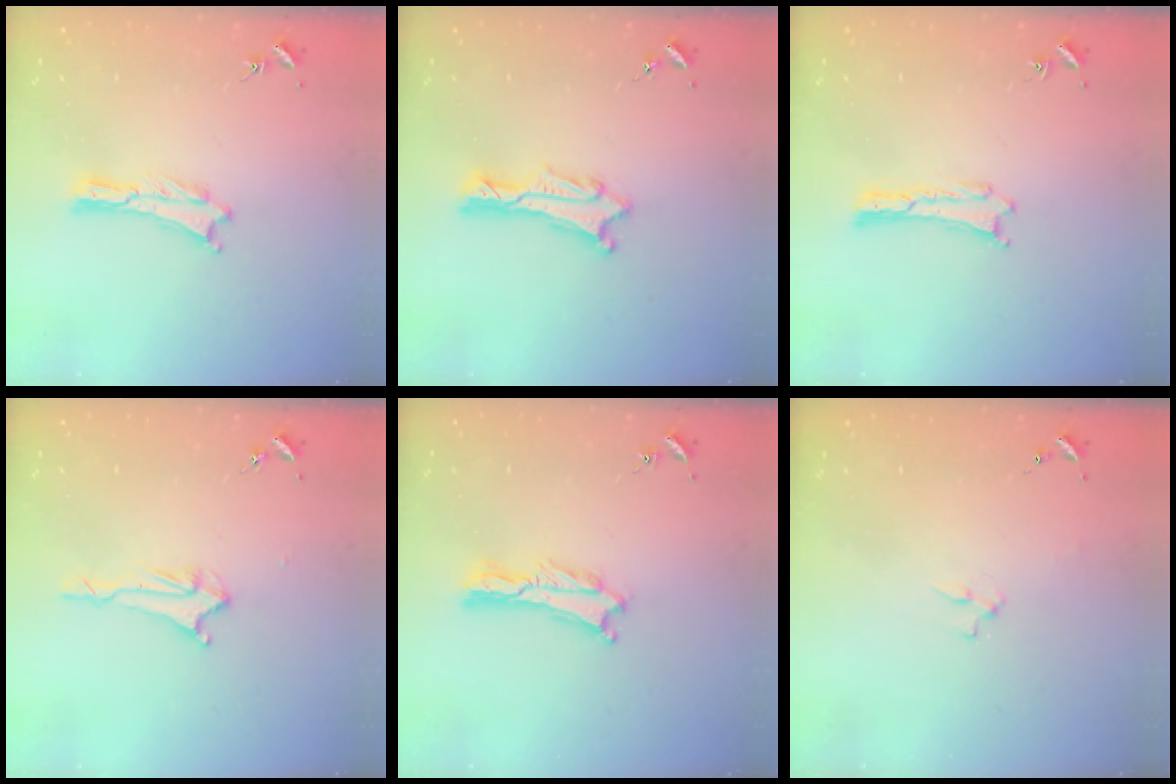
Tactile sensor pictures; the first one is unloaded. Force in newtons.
{"total": 1.3, "press": 1.3, "slide": 0.1}
{"total": 0.0}
{"total": 2.1, "press": 2.0, "slide": 0.4}
{"total": 1.2, "press": 1.1, "slide": 0.3}
{"total": 2.3, "press": 2.3, "slide": 0.3}